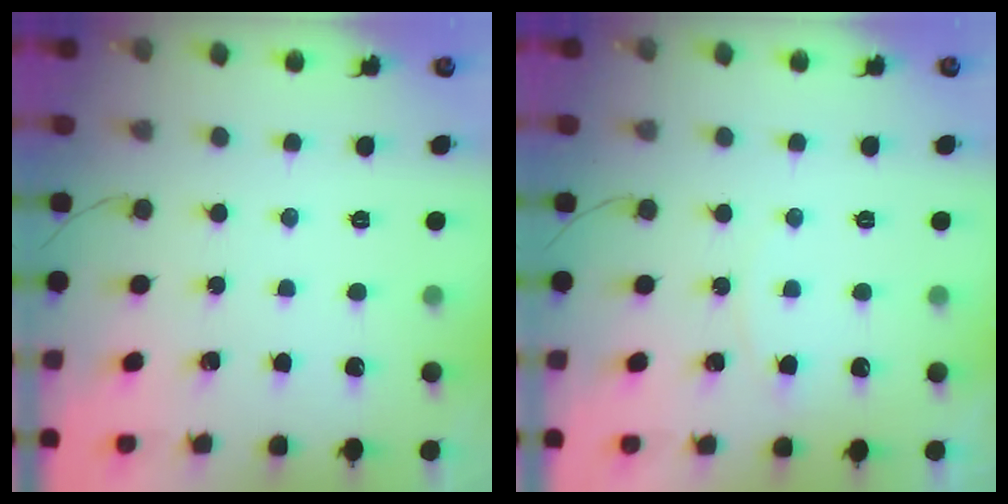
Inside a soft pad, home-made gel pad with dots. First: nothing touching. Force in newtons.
{"total": 2.7, "press": 2.7, "slide": 0.3}